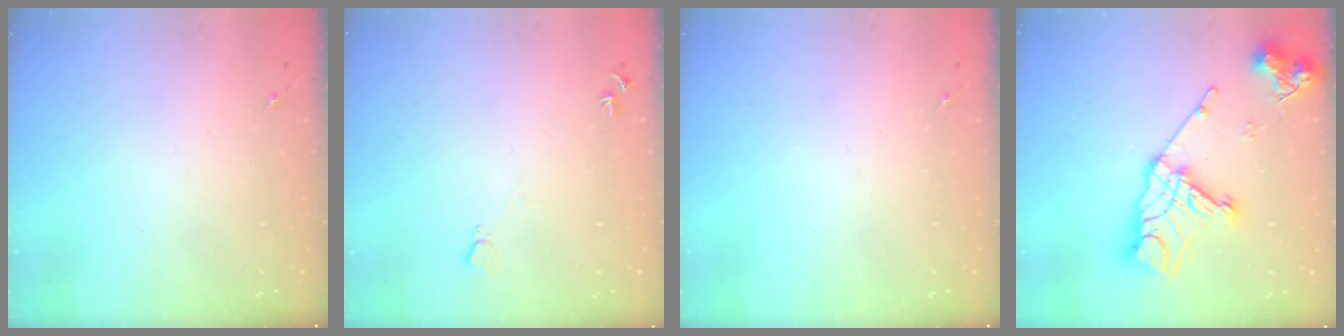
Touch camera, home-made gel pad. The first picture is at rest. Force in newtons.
{"total": 5.8, "press": 5.8, "slide": 0.7}
{"total": 0.0}
{"total": 18.6, "press": 18.5, "slide": 1.4}